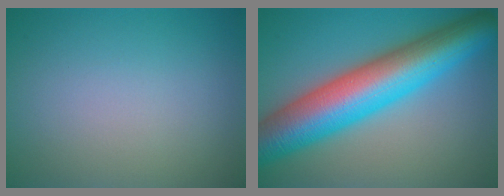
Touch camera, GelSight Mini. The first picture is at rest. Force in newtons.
{"total": 12.2, "press": 12.2, "slide": 0.2}